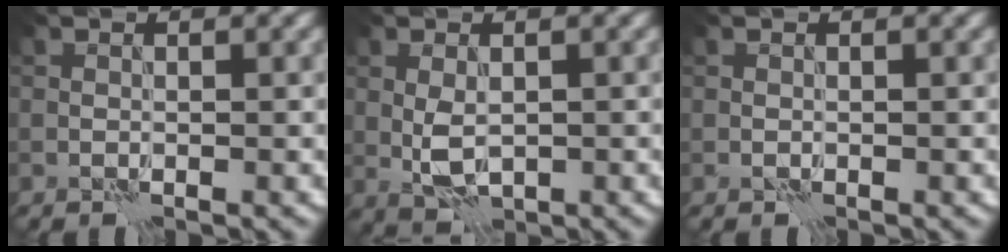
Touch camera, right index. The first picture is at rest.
{"total": 2.9, "force": [-0.3, 1.7, 2.3], "torque": [-0.048, -0.006, 0.000]}
{"total": 0.0}